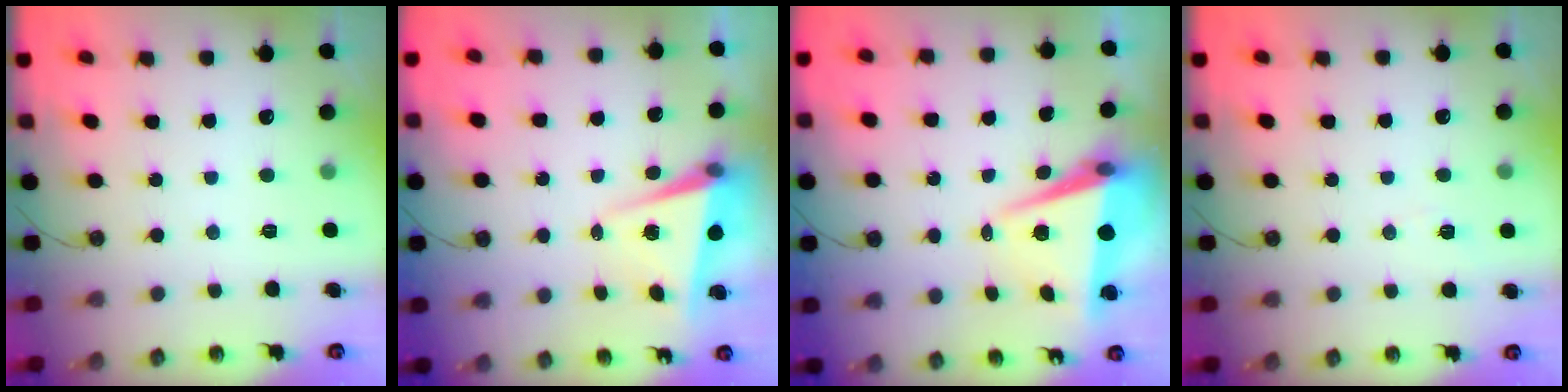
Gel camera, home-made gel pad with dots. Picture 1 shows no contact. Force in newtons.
{"total": 5.5, "press": 5.4, "slide": 0.8}
{"total": 7.4, "press": 6.5, "slide": 3.5}
{"total": 3.4, "press": 2.8, "slide": 1.8}